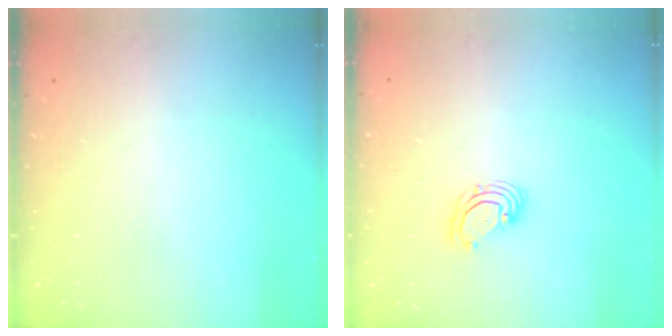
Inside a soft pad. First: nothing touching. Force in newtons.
{"total": 5.1, "press": 5.0, "slide": 0.6}